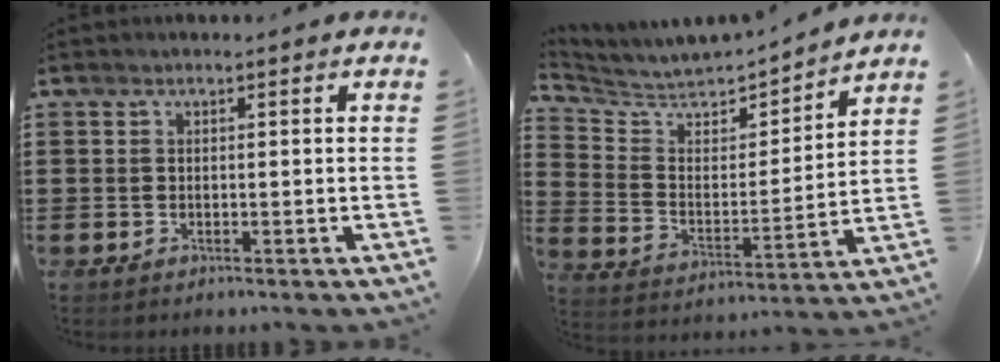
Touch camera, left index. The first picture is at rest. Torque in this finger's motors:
{"motor_torque": [-0.50, 0.88, 0.09, 0.03]}